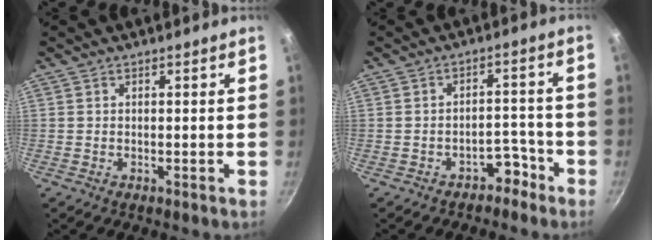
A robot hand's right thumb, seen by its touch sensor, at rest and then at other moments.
{"total": 4.7, "force": [-3.4, 2.8, 1.8], "torque": [0.008, 0.050, -0.035]}